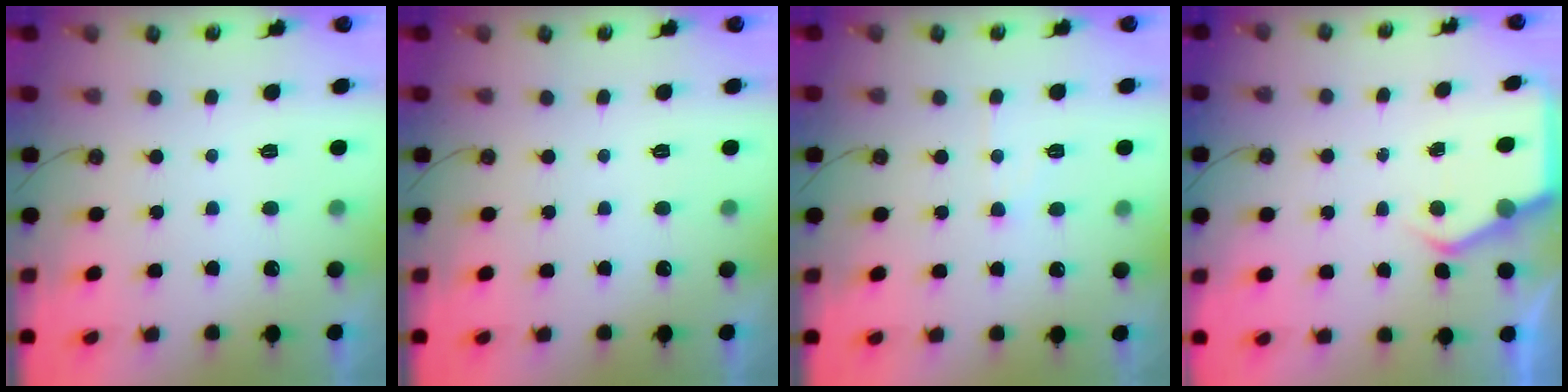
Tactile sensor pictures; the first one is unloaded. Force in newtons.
{"total": 0.0}
{"total": 5.4, "press": 5.3, "slide": 0.8}
{"total": 4.2, "press": 4.1, "slide": 0.5}